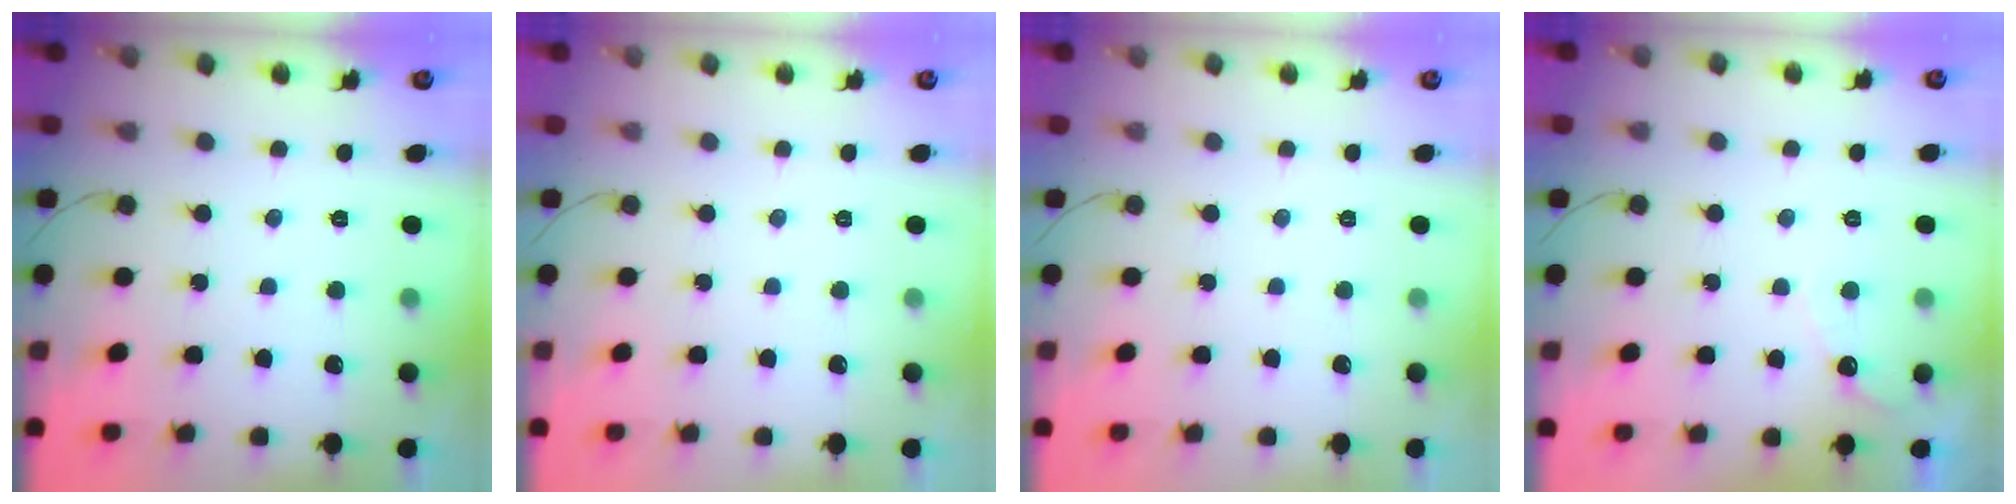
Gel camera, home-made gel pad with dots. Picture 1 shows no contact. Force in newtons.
{"total": 0.0}
{"total": 0.0}
{"total": 3.6, "press": 3.6, "slide": 0.2}